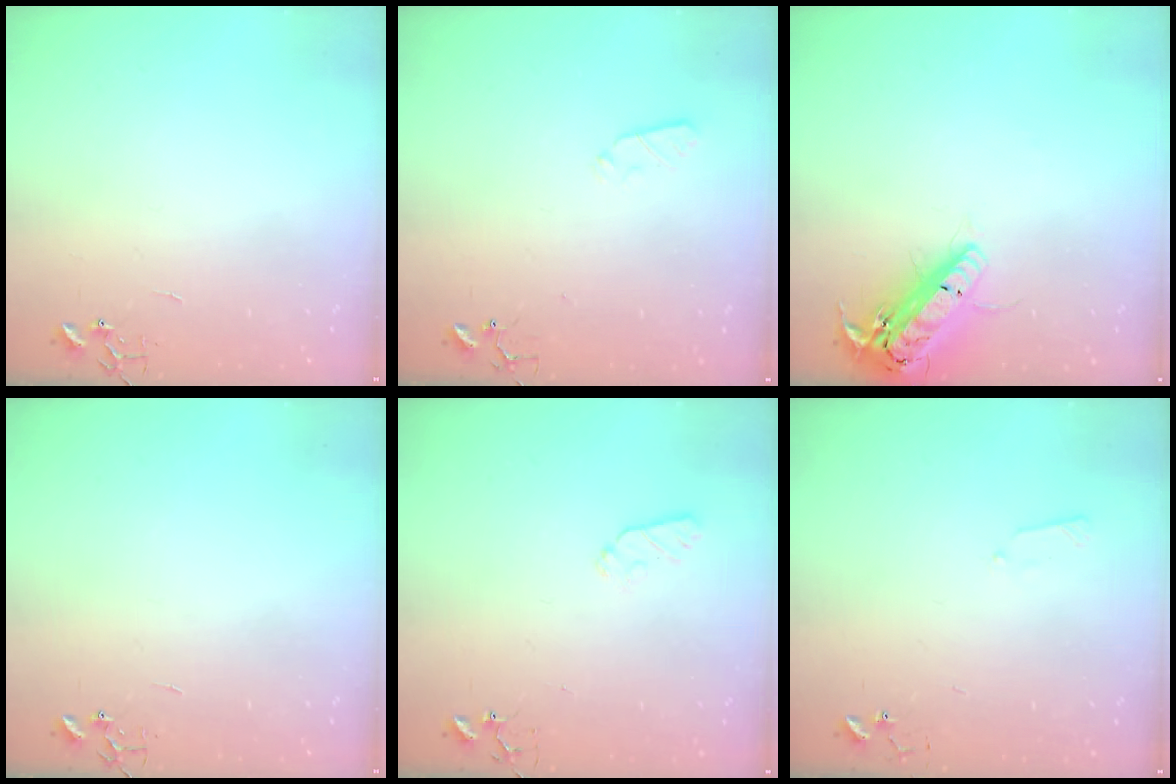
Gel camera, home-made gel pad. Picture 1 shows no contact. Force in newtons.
{"total": 2.9, "press": 2.8, "slide": 0.5}
{"total": 18.4, "press": 18.1, "slide": 3.2}
{"total": 0.0}
{"total": 5.0, "press": 4.9, "slide": 0.7}
{"total": 4.1, "press": 4.0, "slide": 0.6}